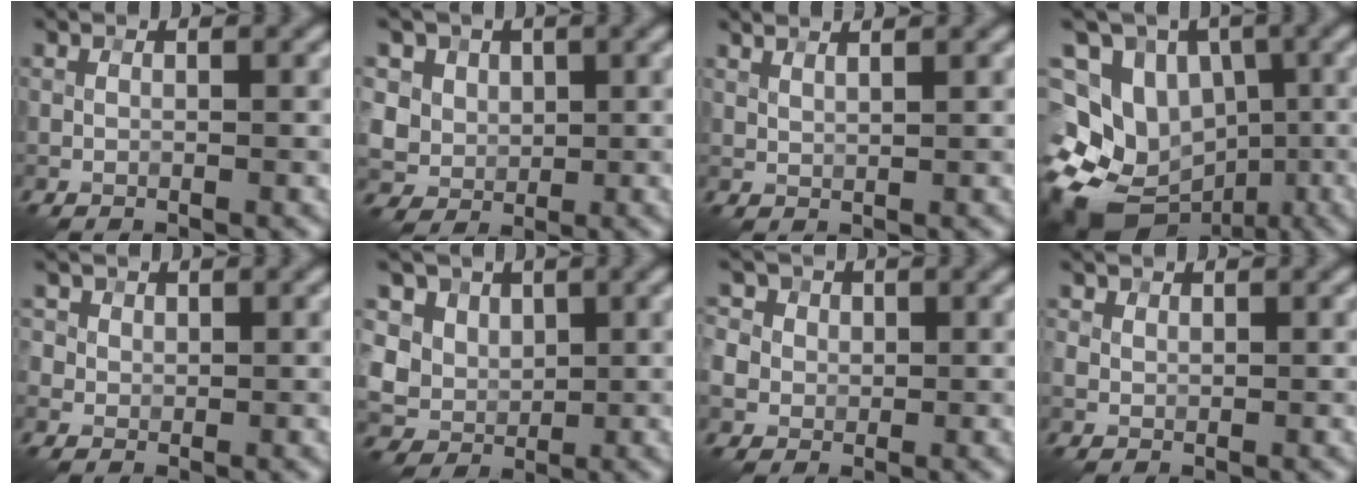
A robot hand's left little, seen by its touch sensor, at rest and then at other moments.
{"total": 6.0, "force": [2.5, 5.0, 2.2], "torque": [-0.041, 0.006, 0.033]}
{"total": 2.7, "force": [2.1, 0.8, 1.5], "torque": [-0.020, 0.017, 0.013]}
{"total": 15.0, "force": [-5.9, 12.1, 6.6], "torque": [-0.131, -0.002, -0.094]}
{"total": 2.7, "force": [1.3, 2.2, 0.9], "torque": [-0.019, 0.006, 0.023]}
{"total": 6.5, "force": [1.9, 5.5, 2.9], "torque": [-0.046, 0.016, 0.019]}
{"total": 6.6, "force": [1.7, 5.9, 2.5], "torque": [-0.055, 0.027, 0.004]}
{"total": 1.1, "force": [0.5, 0.9, 0.3], "torque": [-0.005, 0.000, 0.011]}